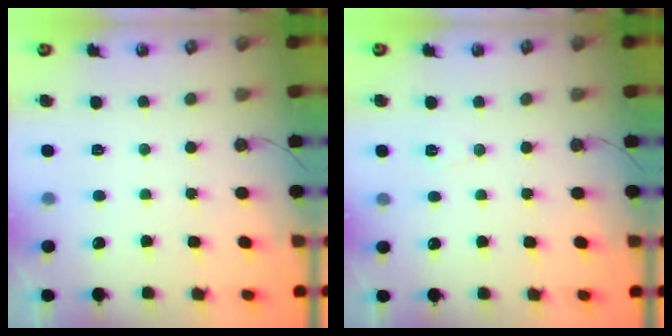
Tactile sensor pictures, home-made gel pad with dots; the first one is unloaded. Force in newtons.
{"total": 5.7, "press": 3.5, "slide": 4.4}